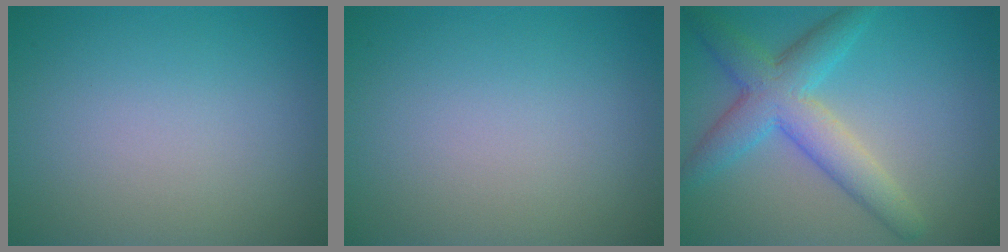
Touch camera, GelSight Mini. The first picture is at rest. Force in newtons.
{"total": 0.0}
{"total": 5.8, "press": 5.8, "slide": 0.3}